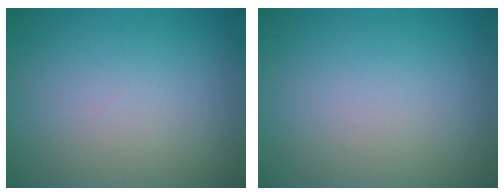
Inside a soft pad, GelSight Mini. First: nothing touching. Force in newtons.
{"total": 0.0}